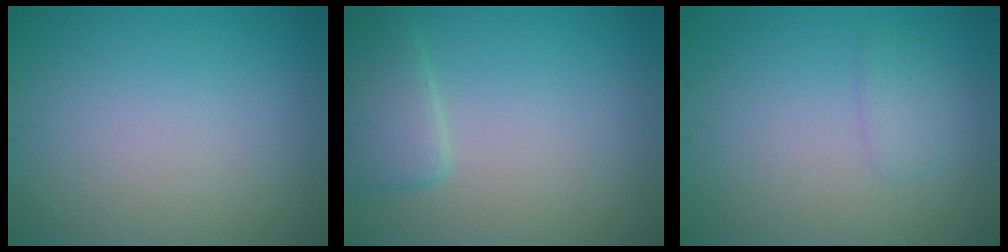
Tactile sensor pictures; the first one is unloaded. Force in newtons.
{"total": 2.9, "press": 2.9, "slide": 0.3}
{"total": 1.4, "press": 1.4, "slide": 0.1}